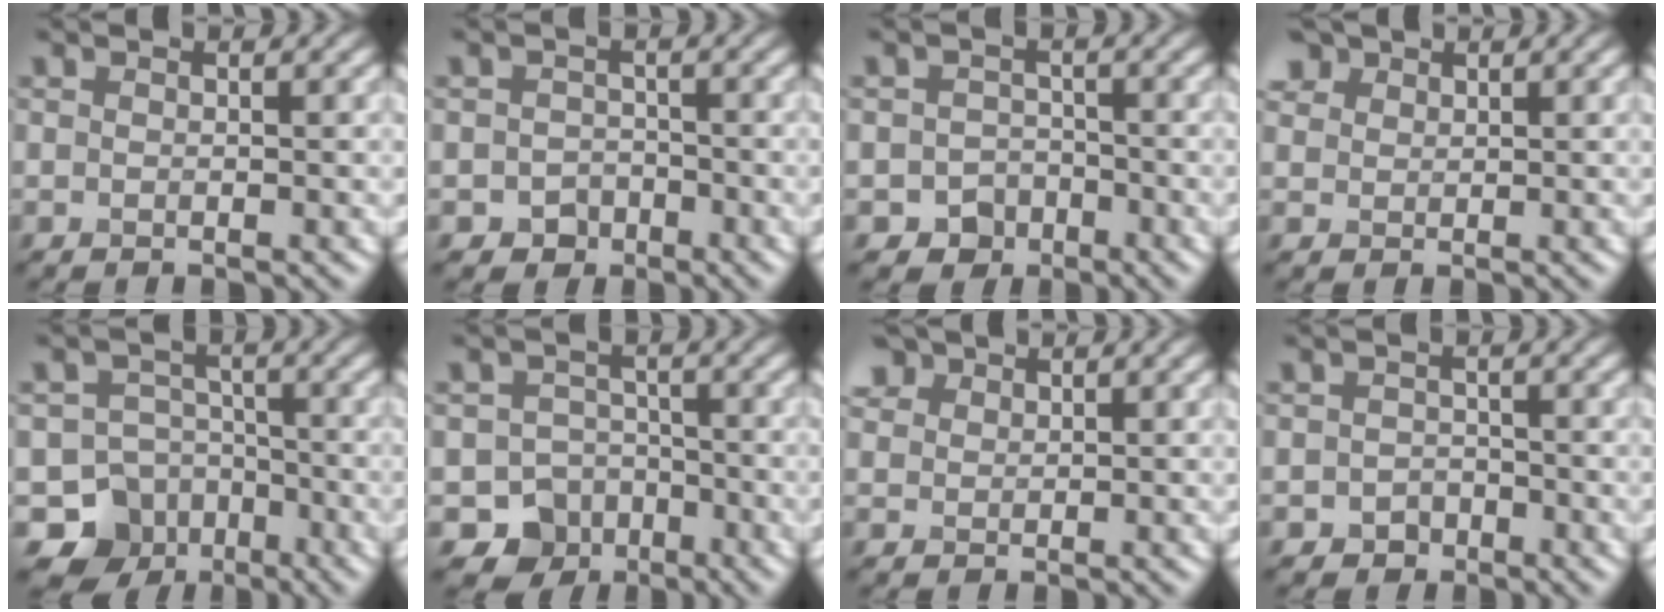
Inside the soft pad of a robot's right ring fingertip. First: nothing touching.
{"total": 2.1, "force": [-1.2, 1.7, 0.4], "torque": [0.005, 0.001, -0.024]}
{"total": 2.9, "force": [-1.7, 2.2, 0.5], "torque": [0.004, 0.001, -0.031]}
{"total": 2.7, "force": [1.8, 1.8, 0.9], "torque": [-0.027, 0.003, 0.036]}
{"total": 8.5, "force": [-5.0, 6.7, 1.5], "torque": [-0.006, -0.010, -0.092]}
{"total": 6.0, "force": [-3.4, 4.8, 1.0], "torque": [0.012, -0.005, -0.057]}
{"total": 2.9, "force": [1.9, 1.9, 0.9], "torque": [-0.030, 0.003, 0.039]}
{"total": 1.7, "force": [-1.0, 1.3, 0.3], "torque": [0.003, 0.001, -0.019]}